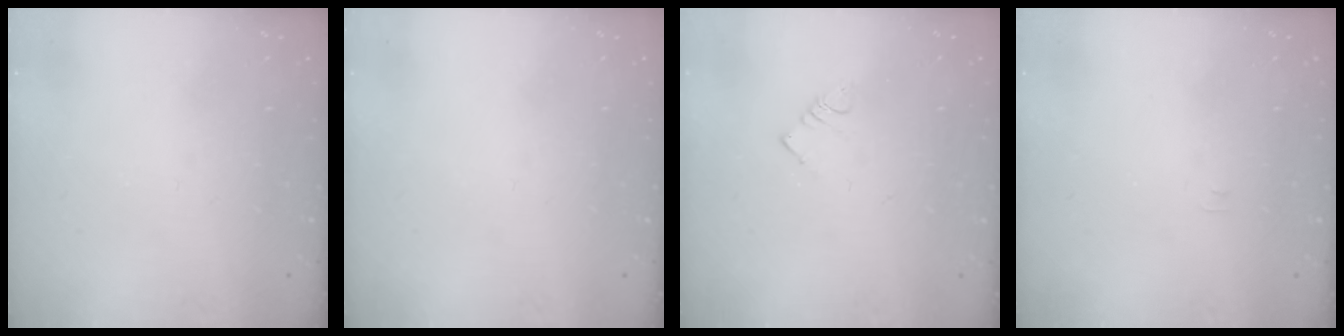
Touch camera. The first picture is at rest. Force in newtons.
{"total": 0.0}
{"total": 2.8, "press": 2.8, "slide": 0.3}
{"total": 2.9, "press": 2.9, "slide": 0.3}